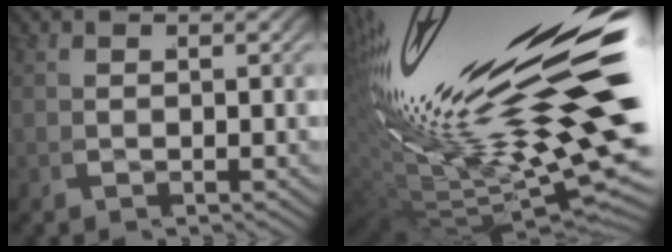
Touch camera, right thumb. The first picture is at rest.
{"total": 14.4, "force": [0.8, 6.5, 12.9], "torque": [-0.188, -0.012, 0.023]}